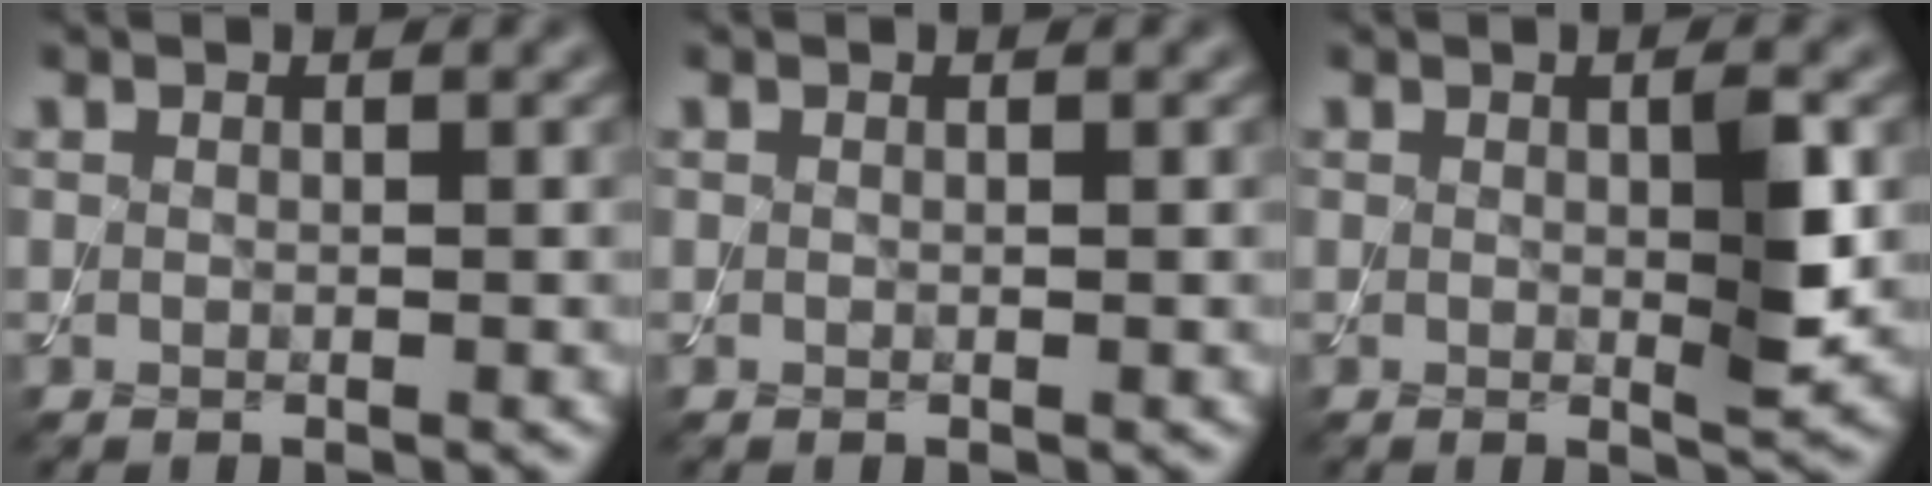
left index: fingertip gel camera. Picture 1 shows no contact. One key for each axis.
{"total": 0.0}
{"total": 2.8, "fx": 0.2, "fy": 0.3, "fz": 2.8, "tx": -0.043, "ty": -0.007, "tz": 0.003}